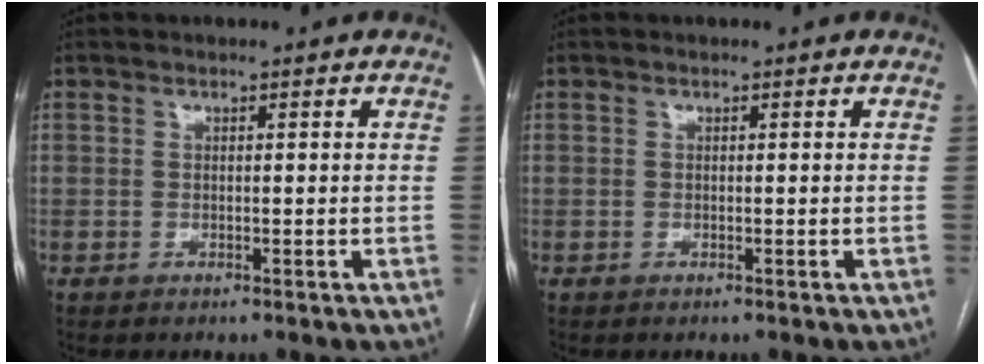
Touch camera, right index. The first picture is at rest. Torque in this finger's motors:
{"motor_torque": [-0.01, 0.01, 0.00, 0.01]}